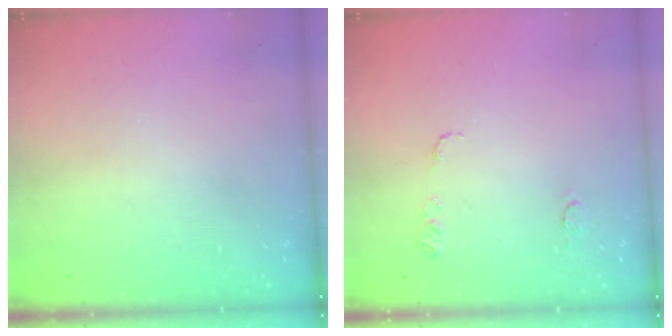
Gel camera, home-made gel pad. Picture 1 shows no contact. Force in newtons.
{"total": 7.1, "press": 7.0, "slide": 0.7}